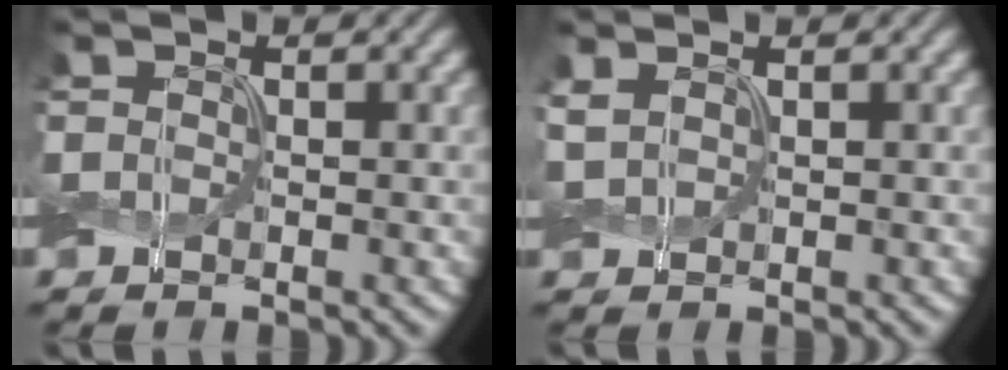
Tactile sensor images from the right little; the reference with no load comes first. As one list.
[{"total": 1.1, "force": [0.6, 0.5, 0.7], "torque": [-0.021, 0.004, 0.013]}]